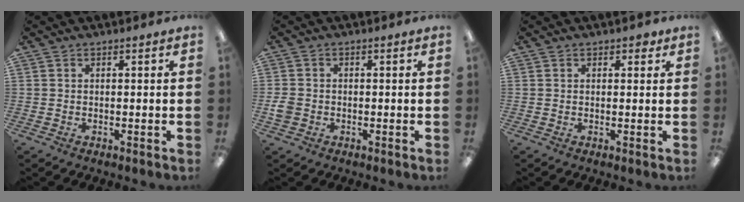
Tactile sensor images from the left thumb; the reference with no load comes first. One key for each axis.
{"total": 2.9, "fx": -0.9, "fy": 2.5, "fz": 1.2, "tx": -0.017, "ty": 0.006, "tz": -0.015}
{"total": 1.4, "fx": 0.9, "fy": 0.9, "fz": 0.6, "tx": -0.004, "ty": 0.000, "tz": 0.014}